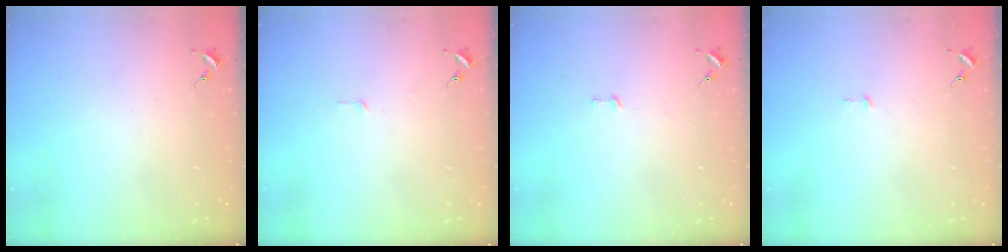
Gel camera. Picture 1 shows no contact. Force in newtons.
{"total": 2.8, "press": 2.8, "slide": 0.2}
{"total": 3.0, "press": 3.0, "slide": 0.2}
{"total": 2.1, "press": 2.1, "slide": 0.2}